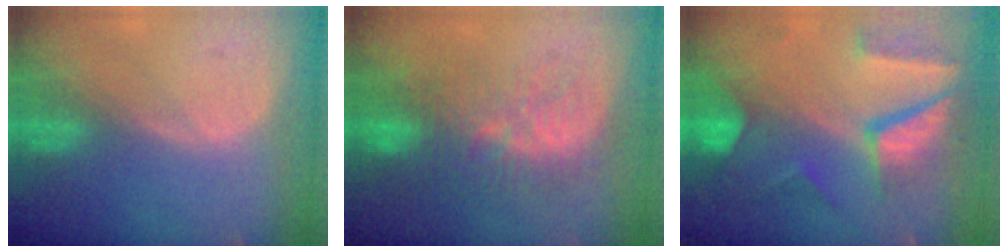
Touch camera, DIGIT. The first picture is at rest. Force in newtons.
{"total": 9.5, "press": 9.1, "slide": 2.8}
{"total": 10.3, "press": 8.6, "slide": 5.6}